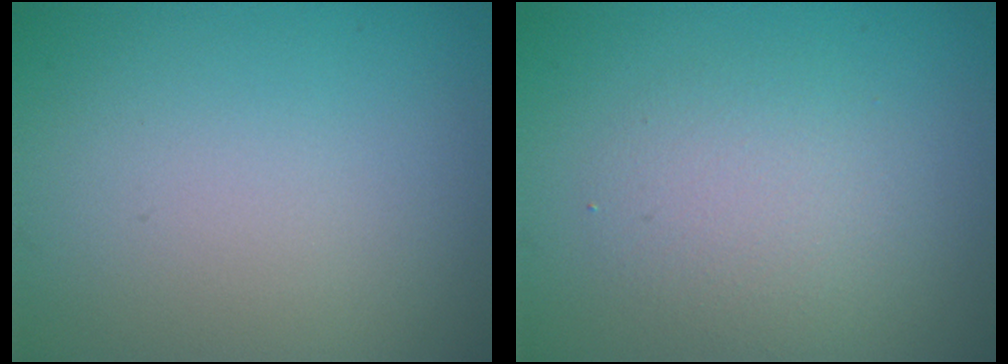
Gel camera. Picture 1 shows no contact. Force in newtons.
{"total": 2.8, "press": 2.8, "slide": 0.2}